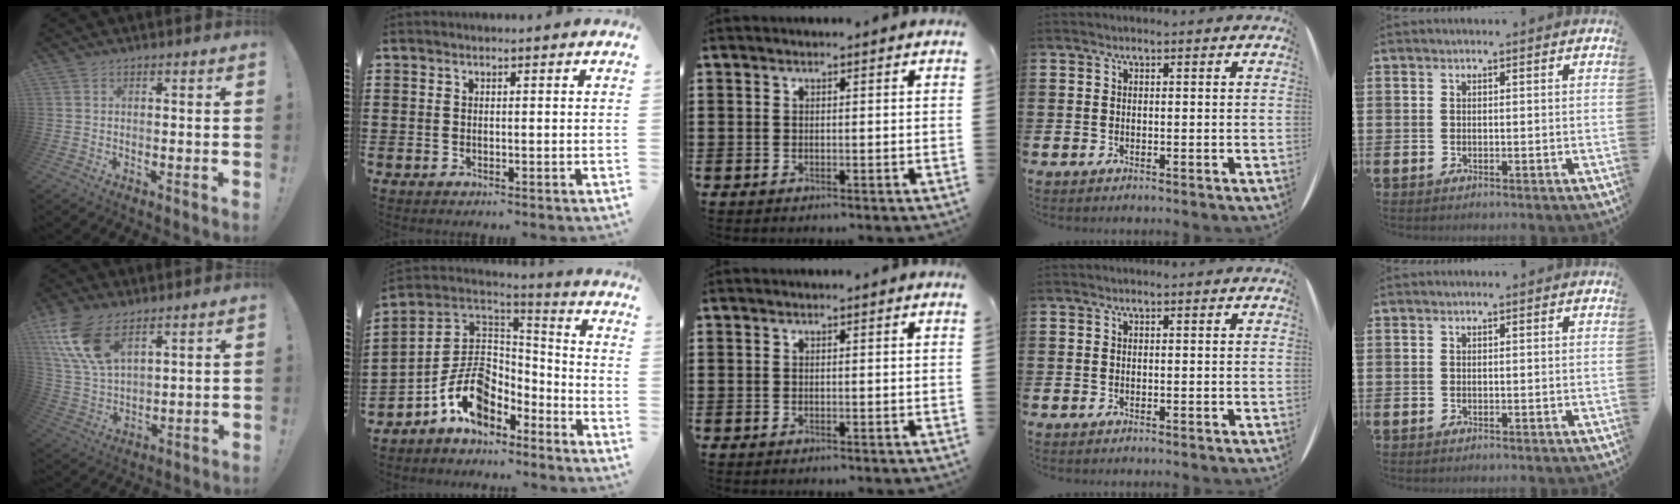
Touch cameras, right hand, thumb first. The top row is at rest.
{"thumb": {"total": 13.9, "force": [8.3, 7.0, 8.6], "torque": [-0.194, -0.037, 0.157]}, "index": {"total": 10.0, "force": [-4.9, 6.5, 5.8], "torque": [-0.143, 0.007, -0.096]}}